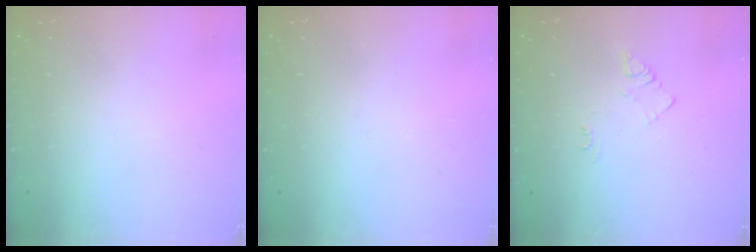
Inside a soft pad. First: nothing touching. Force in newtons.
{"total": 2.1, "press": 2.0, "slide": 0.4}
{"total": 3.8, "press": 3.8, "slide": 0.5}